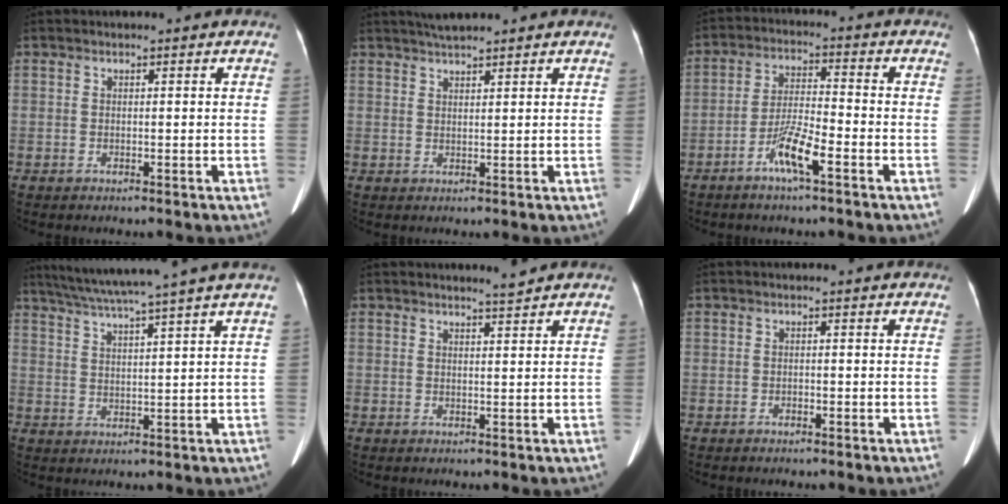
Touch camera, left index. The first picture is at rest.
{"total": 3.1, "force": [2.8, 0.1, 1.4], "torque": [-0.026, 0.015, 0.048]}
{"total": 6.7, "force": [-4.0, 0.4, 5.4], "torque": [-0.113, -0.005, -0.076]}
{"total": 12.4, "force": [10.4, -2.2, 6.5], "torque": [-0.113, 0.006, 0.150]}
{"total": 1.3, "force": [1.2, -0.5, 0.2], "torque": [-0.012, -0.014, 0.022]}
{"total": 0.7, "force": [-0.6, 0.2, 0.2], "torque": [-0.007, -0.004, -0.010]}